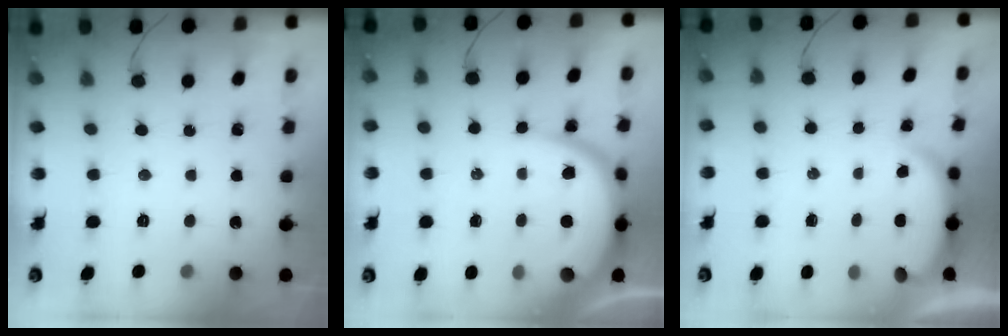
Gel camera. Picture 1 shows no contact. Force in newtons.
{"total": 11.7, "press": 11.6, "slide": 1.1}
{"total": 2.8, "press": 2.7, "slide": 0.6}